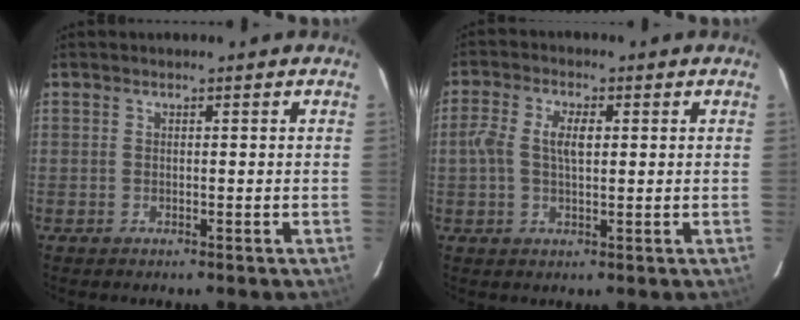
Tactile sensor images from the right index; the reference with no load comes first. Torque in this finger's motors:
{"motor_torque": [0.11, -0.05, 0.15, 0.08]}